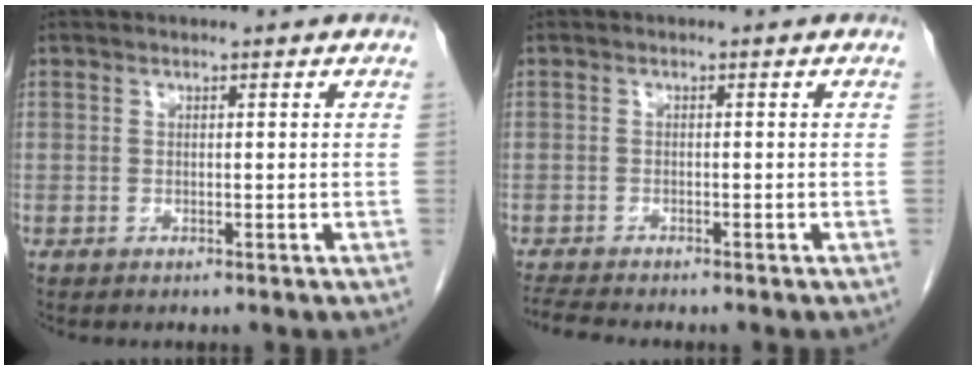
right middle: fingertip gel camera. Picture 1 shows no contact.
{"total": 3.7, "force": [-3.5, 0.0, 1.3], "torque": [-0.026, -0.016, -0.060]}